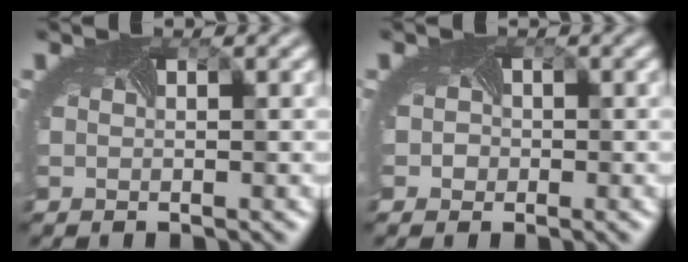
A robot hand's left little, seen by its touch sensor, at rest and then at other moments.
{"total": 1.5, "force": [0.0, 1.4, 0.2], "torque": [0.003, 0.002, -0.011]}